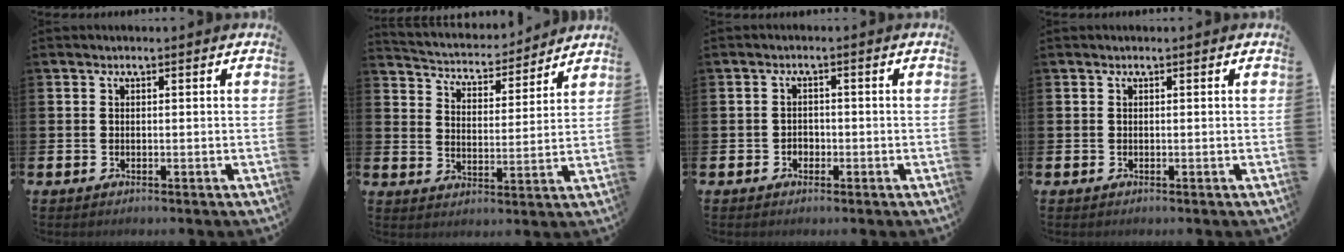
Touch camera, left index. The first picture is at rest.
{"total": 4.6, "force": [4.4, 1.3, 0.3], "torque": [-0.035, -0.037, 0.072]}
{"total": 1.5, "force": [-0.6, 1.3, 0.4], "torque": [-0.007, 0.003, -0.016]}
{"total": 0.0}